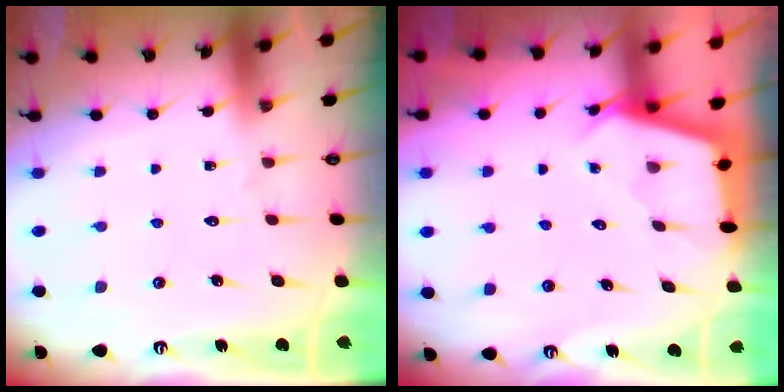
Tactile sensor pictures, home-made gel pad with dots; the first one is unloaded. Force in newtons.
{"total": 2.6, "press": 2.5, "slide": 0.4}